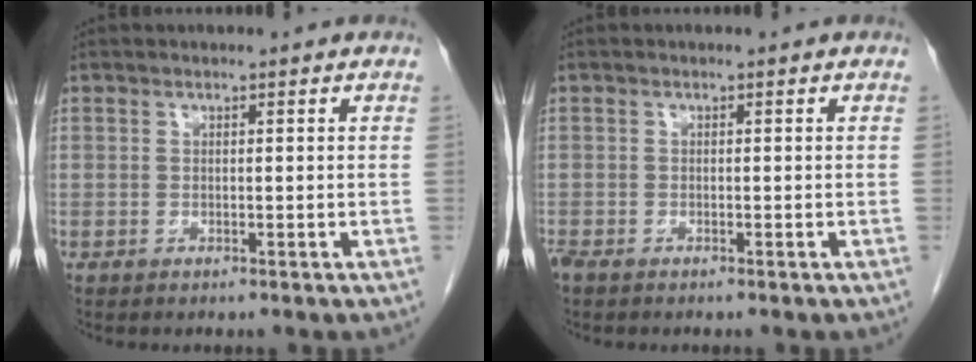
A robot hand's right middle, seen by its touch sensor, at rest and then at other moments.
{"total": 1.3, "force": [-1.0, 0.4, 0.6], "torque": [-0.020, -0.005, -0.020]}